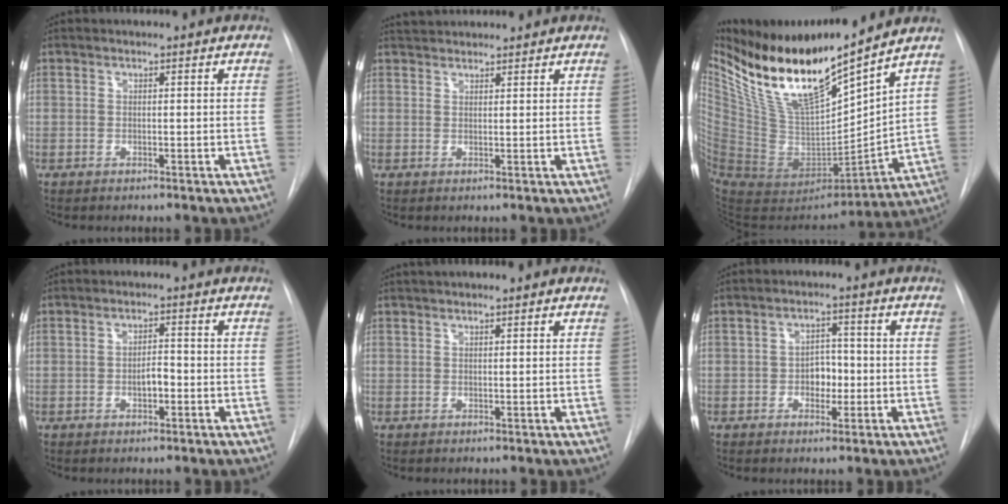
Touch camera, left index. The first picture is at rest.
{"total": 4.1, "force": [3.9, 0.8, 0.9], "torque": [-0.015, 0.036, 0.065]}
{"total": 19.3, "force": [15.1, 3.0, 11.7], "torque": [-0.213, -0.026, 0.291]}
{"total": 2.6, "force": [-0.9, 1.1, 2.2], "torque": [-0.034, 0.001, -0.013]}
{"total": 3.1, "force": [2.0, 0.8, 2.2], "torque": [-0.037, 0.019, 0.028]}
{"total": 3.8, "force": [-0.9, 2.6, 2.7], "torque": [-0.035, 0.007, -0.014]}